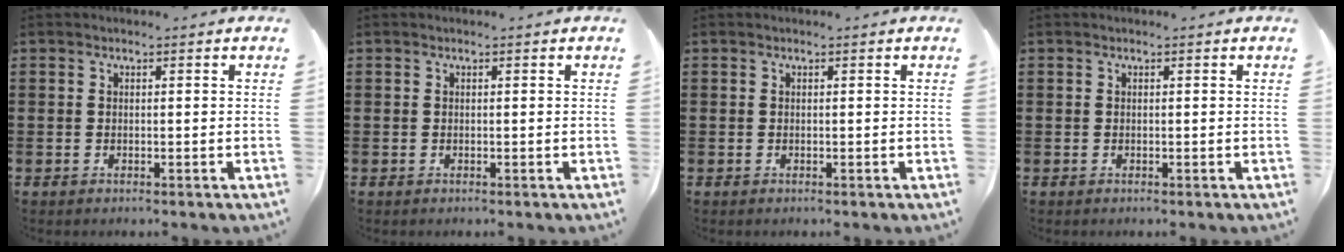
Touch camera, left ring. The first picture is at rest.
{"total": 0.0}
{"total": 0.0}
{"total": 0.0}